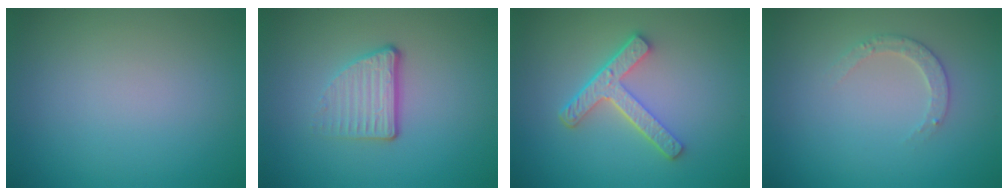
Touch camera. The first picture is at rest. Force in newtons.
{"total": 3.5, "press": 2.5, "slide": 2.5}
{"total": 4.4, "press": 3.3, "slide": 2.9}
{"total": 1.8, "press": 1.8, "slide": 0.4}